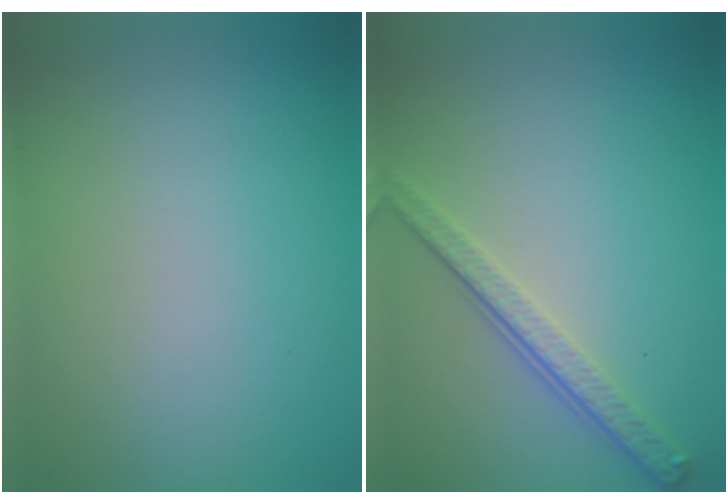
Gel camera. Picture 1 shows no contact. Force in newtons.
{"total": 3.8, "press": 2.7, "slide": 2.6}